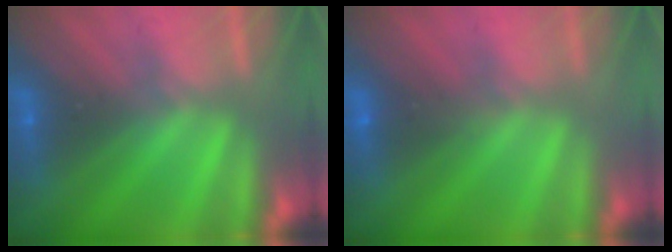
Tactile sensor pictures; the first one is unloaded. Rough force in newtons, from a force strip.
{"total": 2.9}